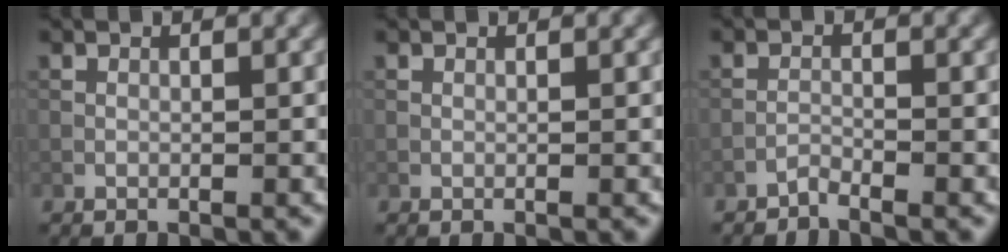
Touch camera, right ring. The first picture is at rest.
{"total": 0.0}
{"total": 1.0, "force": [-1.0, 0.0, 0.1], "torque": [0.000, 0.005, -0.024]}